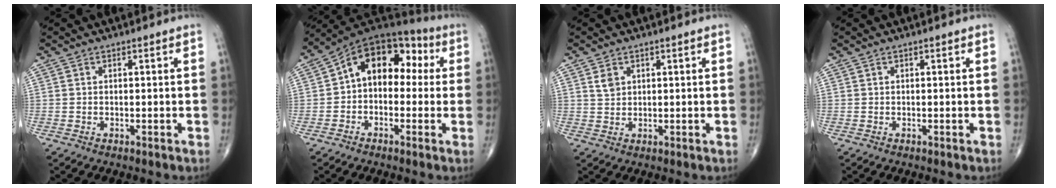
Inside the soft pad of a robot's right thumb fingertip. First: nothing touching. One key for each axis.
{"total": 13.8, "fx": 1.4, "fy": 9.2, "fz": 10.1, "tx": -0.107, "ty": 0.052, "tz": 0.004}
{"total": 2.3, "fx": 1.1, "fy": 1.6, "fz": 1.2, "tx": -0.017, "ty": -0.005, "tz": 0.024}
{"total": 0.0}